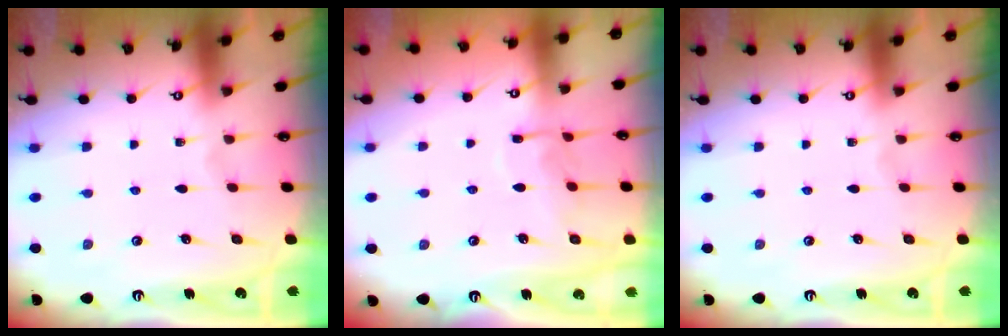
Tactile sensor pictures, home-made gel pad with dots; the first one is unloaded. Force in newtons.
{"total": 8.1, "press": 8.0, "slide": 0.6}
{"total": 0.0}